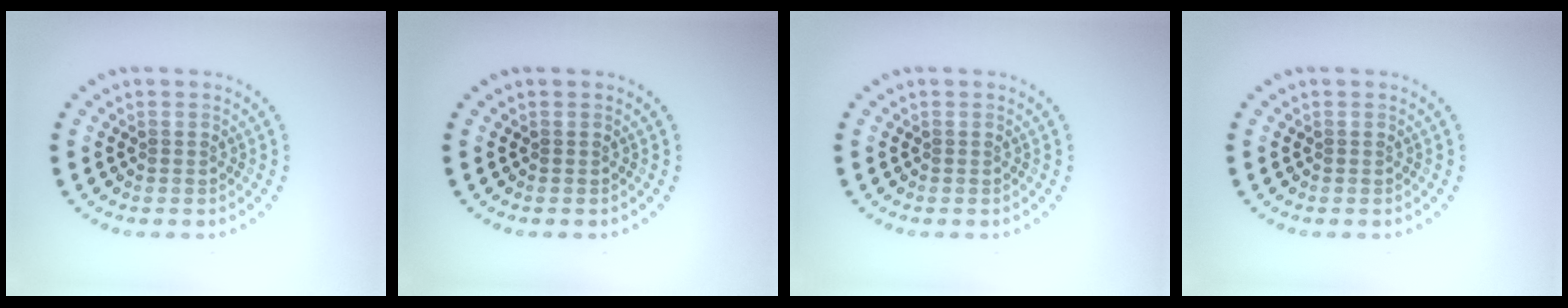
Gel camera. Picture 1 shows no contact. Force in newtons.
{"total": 0.0}
{"total": 0.0}
{"total": 0.0}